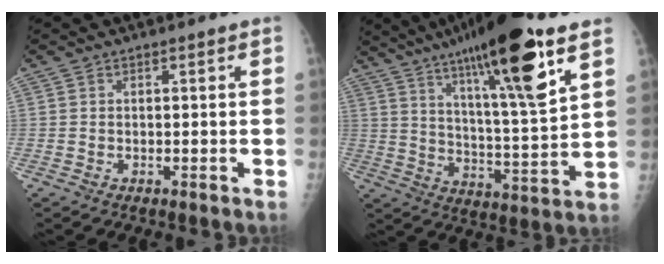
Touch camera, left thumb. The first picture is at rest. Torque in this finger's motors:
{"motor_torque": [2.96, 2.05, 1.77, -1.01, 0.21]}